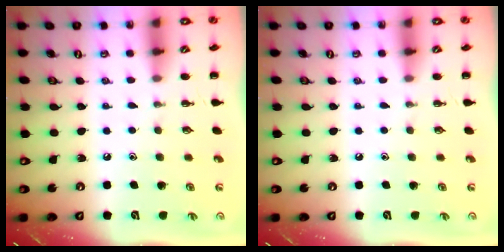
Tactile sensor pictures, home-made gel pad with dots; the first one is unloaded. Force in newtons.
{"total": 0.0}